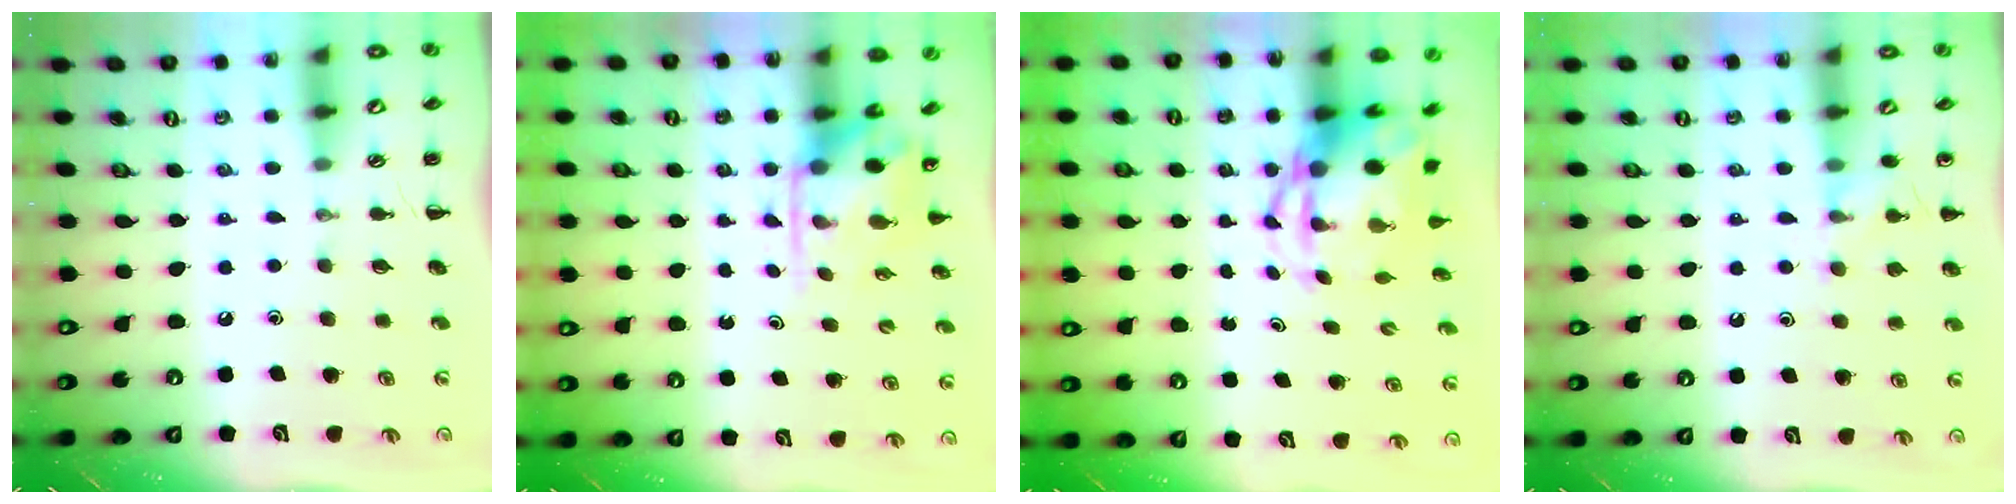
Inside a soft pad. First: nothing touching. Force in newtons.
{"total": 3.7, "press": 3.7, "slide": 0.6}
{"total": 5.1, "press": 4.9, "slide": 1.4}
{"total": 8.0, "press": 7.8, "slide": 1.8}